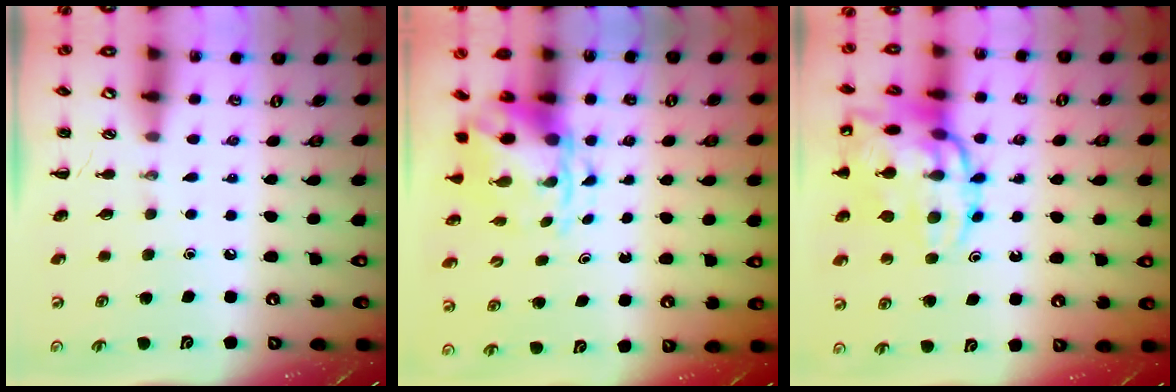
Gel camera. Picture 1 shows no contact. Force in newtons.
{"total": 3.9, "press": 3.8, "slide": 0.9}
{"total": 20.4, "press": 20.2, "slide": 2.5}